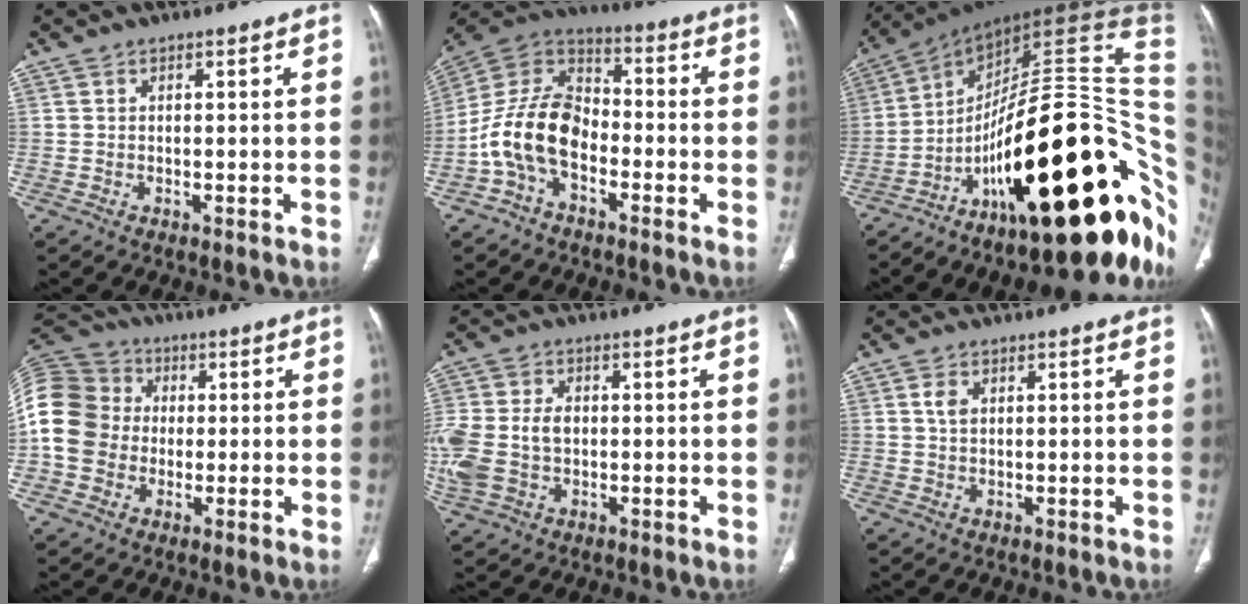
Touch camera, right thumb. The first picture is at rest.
{"total": 13.4, "force": [-4.2, 8.7, 9.3], "torque": [-0.171, 0.055, -0.090]}
{"total": 43.8, "force": [-10.2, 16.1, 39.4], "torque": [-0.463, 0.084, -0.155]}
{"total": 18.4, "force": [-0.3, 16.1, 8.9], "torque": [-0.206, 0.046, -0.010]}
{"total": 13.2, "force": [-0.8, 9.6, 9.0], "torque": [-0.234, 0.013, -0.005]}
{"total": 2.0, "force": [0.7, 1.3, 1.4], "torque": [-0.025, 0.000, 0.013]}